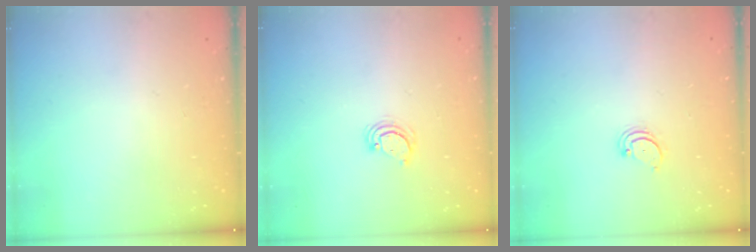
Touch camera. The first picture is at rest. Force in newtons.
{"total": 4.0, "press": 4.0, "slide": 0.4}
{"total": 2.6, "press": 2.5, "slide": 0.3}